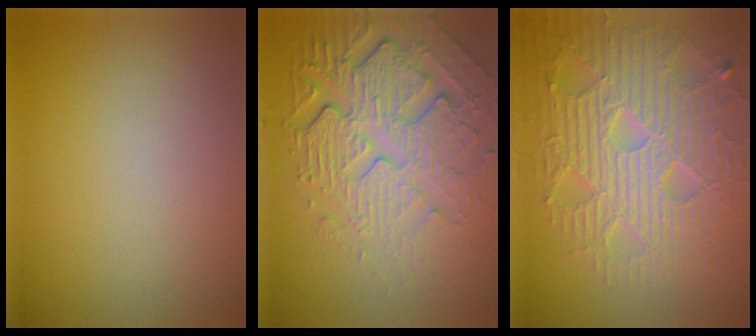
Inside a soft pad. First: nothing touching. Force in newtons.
{"total": 8.0, "press": 5.6, "slide": 5.7}
{"total": 9.0, "press": 6.5, "slide": 6.3}